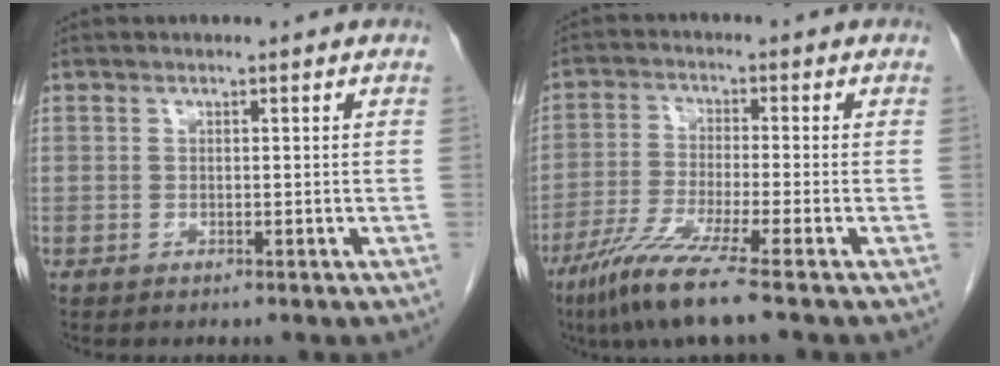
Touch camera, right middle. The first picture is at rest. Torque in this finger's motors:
{"motor_torque": [1.20, -0.94, 0.31, 0.09]}